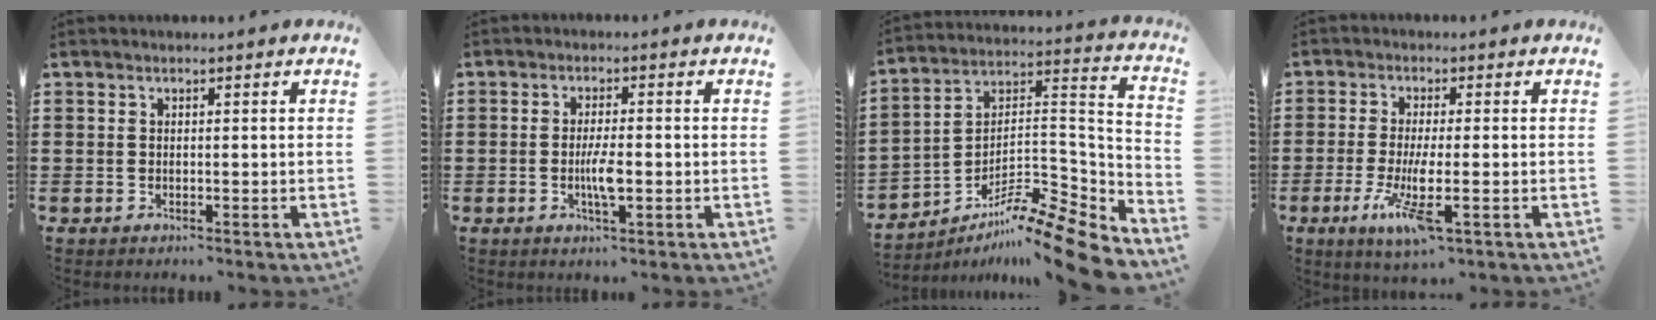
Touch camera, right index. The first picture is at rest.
{"total": 4.1, "force": [-0.9, 0.8, 3.9], "torque": [-0.082, -0.005, -0.020]}
{"total": 11.7, "force": [-10.0, 1.0, 6.1], "torque": [-0.090, 0.014, -0.195]}
{"total": 7.0, "force": [-2.5, 1.1, 6.4], "torque": [-0.138, -0.020, -0.047]}